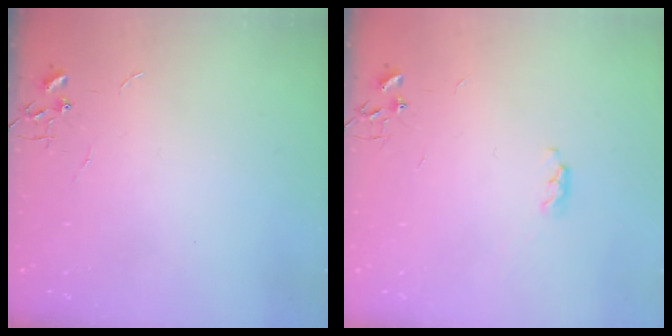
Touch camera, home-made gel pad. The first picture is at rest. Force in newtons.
{"total": 3.6, "press": 3.6, "slide": 0.5}